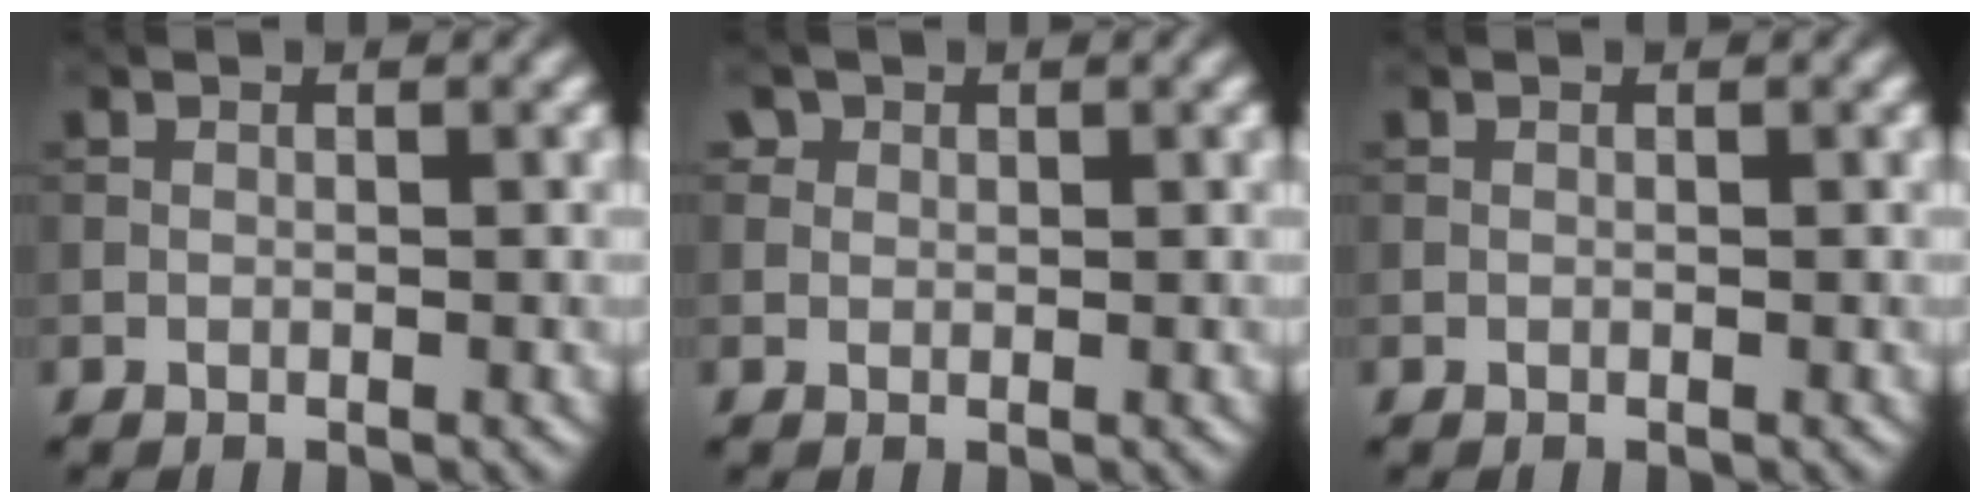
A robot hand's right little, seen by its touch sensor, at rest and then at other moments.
{"total": 1.4, "force": [0.8, 1.1, 0.3], "torque": [-0.004, 0.000, 0.008]}
{"total": 0.0}